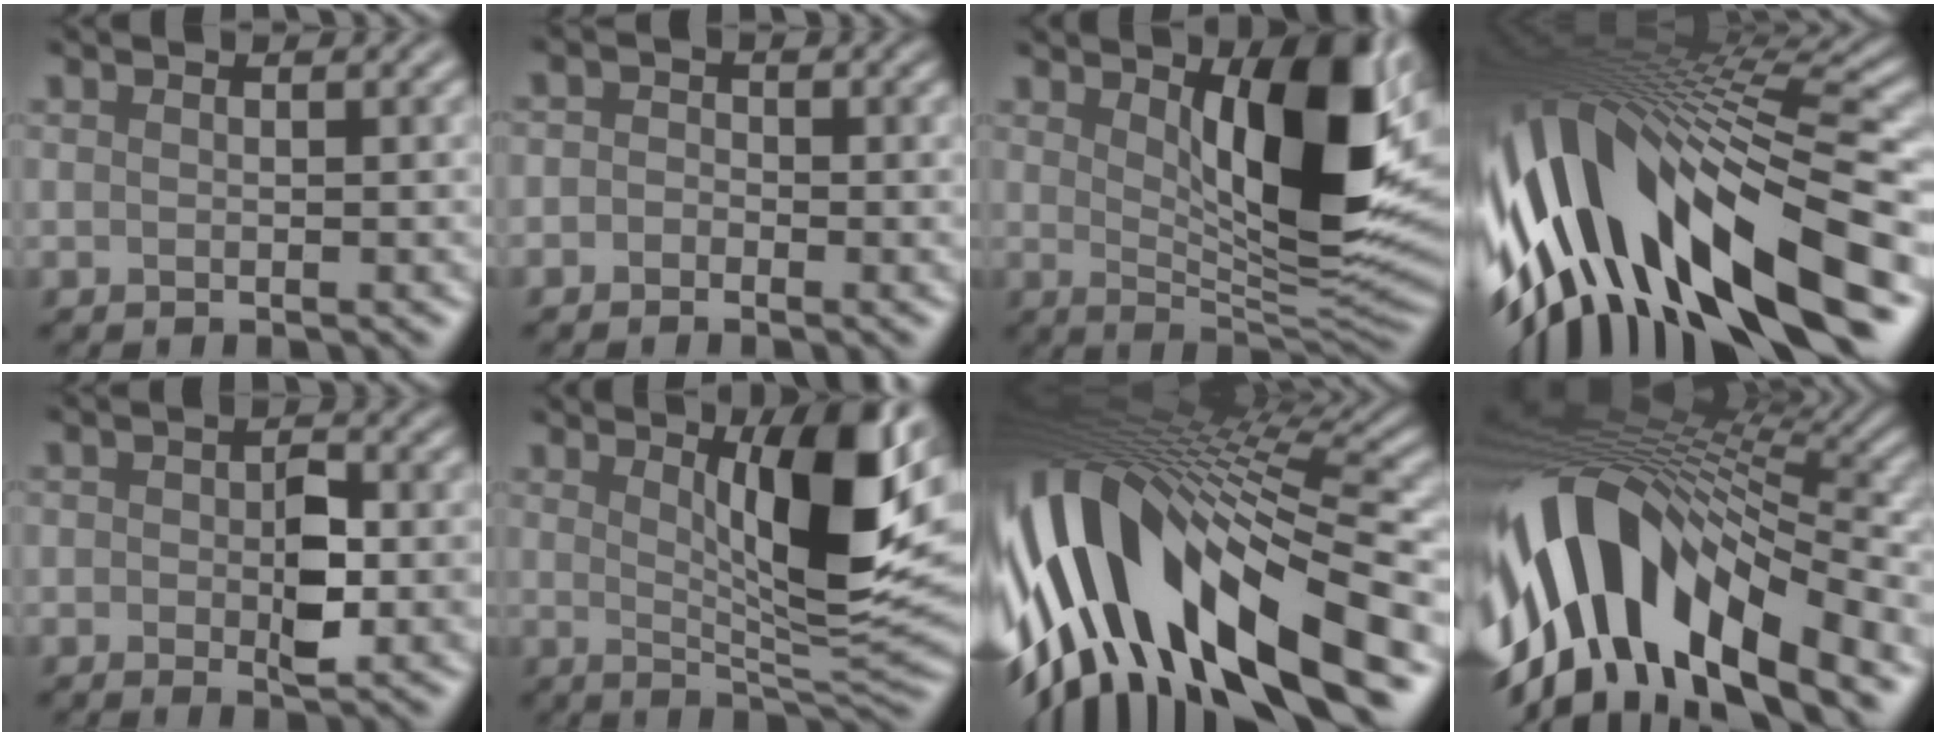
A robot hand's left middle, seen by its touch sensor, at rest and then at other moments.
{"total": 1.3, "force": [-1.1, 0.2, -0.6], "torque": [0.002, -0.002, -0.009]}
{"total": 9.9, "force": [2.4, 2.6, 9.3], "torque": [-0.149, -0.013, 0.062]}
{"total": 14.7, "force": [-5.5, 5.4, 12.6], "torque": [-0.239, 0.013, -0.073]}
{"total": 3.2, "force": [-1.0, 1.2, 2.8], "torque": [-0.060, -0.006, 0.002]}
{"total": 8.3, "force": [1.9, 1.1, 8.0], "torque": [-0.130, -0.015, 0.057]}
{"total": 14.7, "force": [-3.8, 5.3, 13.1], "torque": [-0.248, 0.028, -0.045]}
{"total": 14.0, "force": [-3.3, 6.5, 11.9], "torque": [-0.229, 0.008, -0.033]}